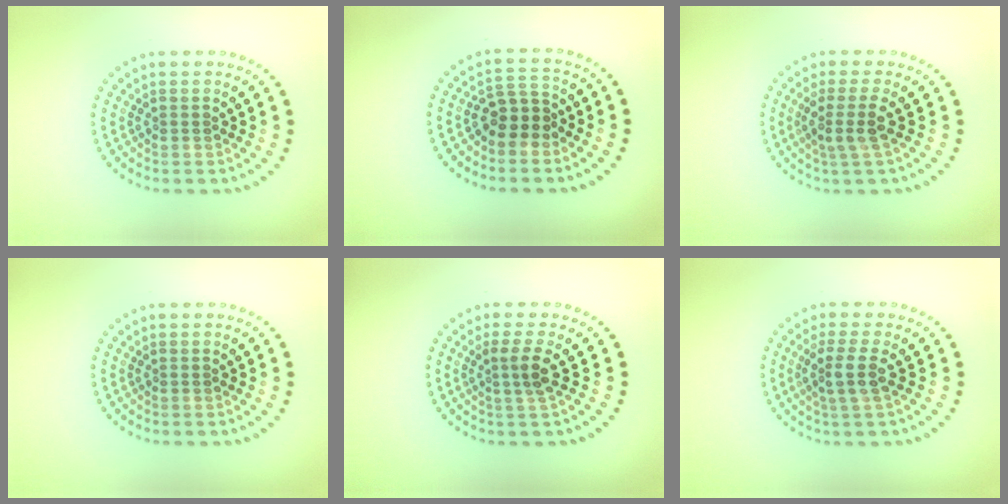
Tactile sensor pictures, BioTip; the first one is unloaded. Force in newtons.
{"total": 2.8, "press": 2.5, "slide": 1.3}
{"total": 2.6, "press": 2.0, "slide": 1.6}
{"total": 0.0}
{"total": 2.3, "press": 1.8, "slide": 1.4}
{"total": 2.6, "press": 2.1, "slide": 1.6}